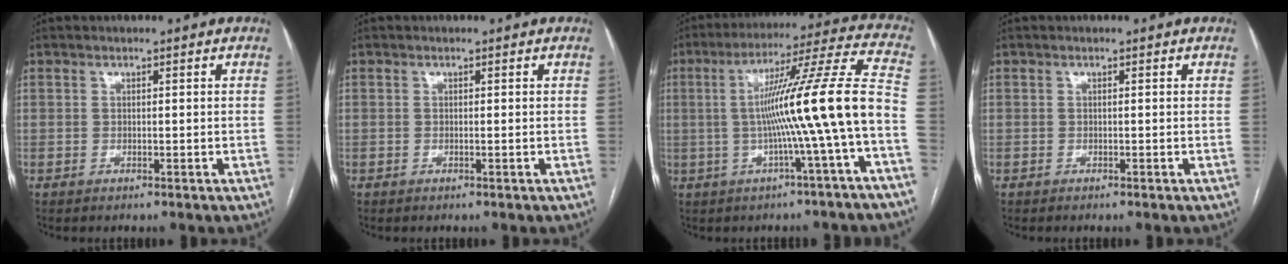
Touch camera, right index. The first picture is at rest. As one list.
[{"total": 0.0}, {"total": 15.6, "force": [-2.6, -2.0, 15.3], "torque": [-0.235, 0.019, -0.044]}, {"total": 0.0}]